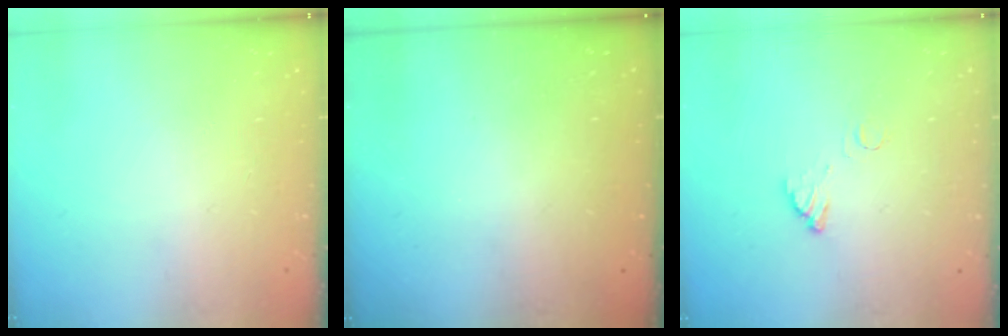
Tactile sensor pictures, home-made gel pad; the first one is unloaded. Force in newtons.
{"total": 3.3, "press": 3.3, "slide": 0.1}
{"total": 3.5, "press": 3.5, "slide": 0.2}